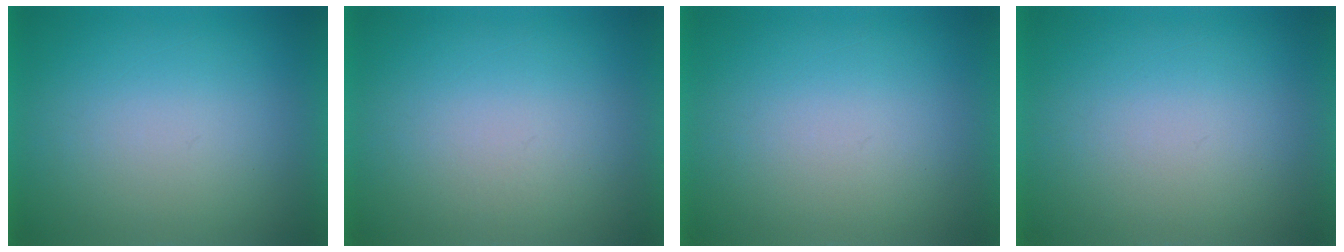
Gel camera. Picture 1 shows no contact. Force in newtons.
{"total": 1.0}
{"total": 0.0}
{"total": 1.1}